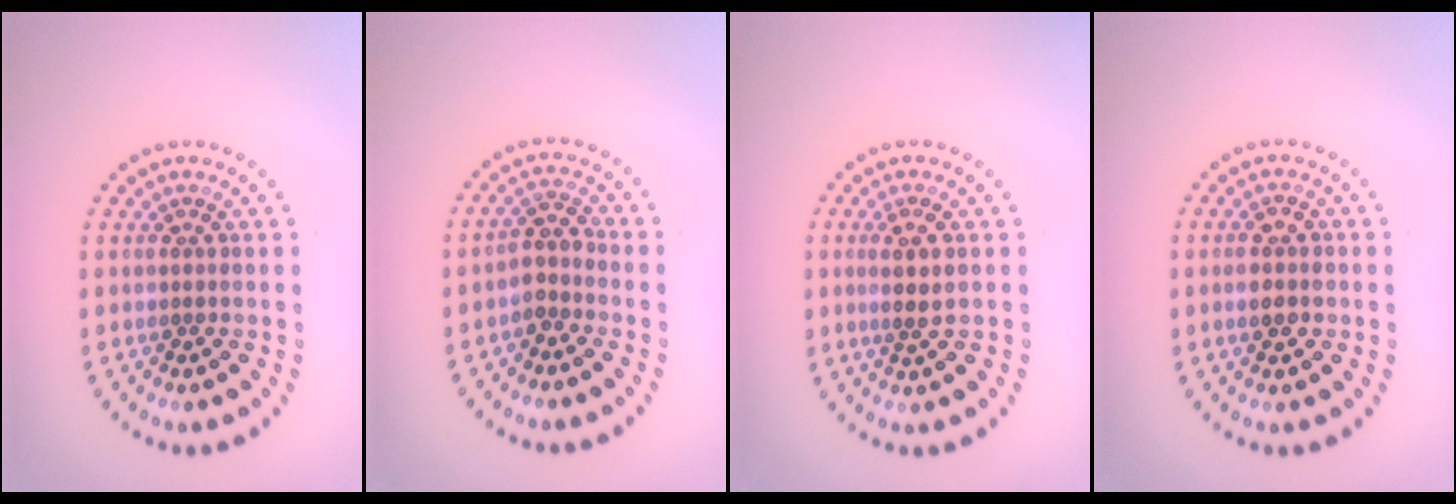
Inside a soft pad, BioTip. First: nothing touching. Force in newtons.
{"total": 2.1, "press": 1.7, "slide": 1.3}
{"total": 1.7, "press": 1.5, "slide": 0.8}
{"total": 2.1, "press": 2.0, "slide": 0.1}